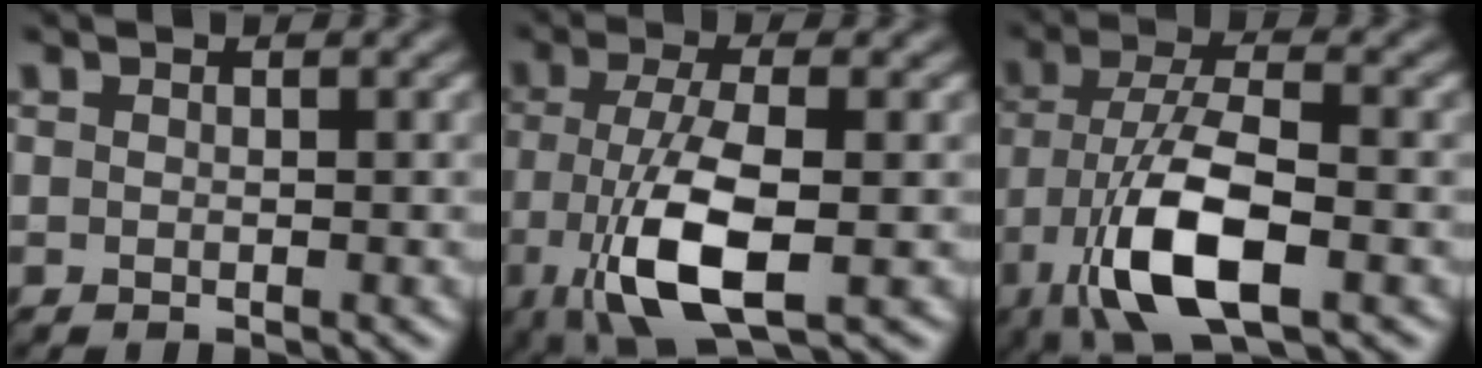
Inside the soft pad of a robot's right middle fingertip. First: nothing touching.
{"total": 7.6, "force": [-2.5, 2.5, 6.7], "torque": [-0.144, -0.003, -0.047]}
{"total": 8.8, "force": [-3.8, 3.3, 7.3], "torque": [-0.149, 0.000, -0.075]}